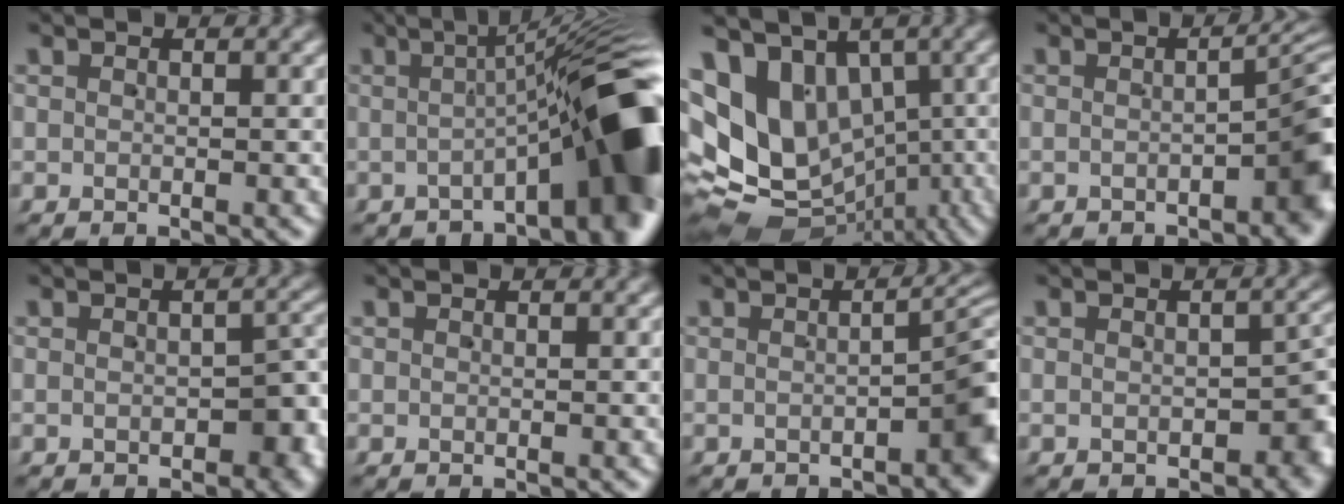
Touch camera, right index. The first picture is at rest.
{"total": 12.4, "force": [-2.7, 3.5, 11.6], "torque": [-0.129, 0.014, -0.045]}
{"total": 19.2, "force": [-2.5, 16.2, 10.1], "torque": [-0.238, -0.063, -0.028]}
{"total": 5.0, "force": [-1.5, 1.7, 4.5], "torque": [-0.047, 0.014, -0.029]}
{"total": 3.3, "force": [-1.3, 1.8, 2.5], "torque": [-0.028, -0.003, -0.016]}
{"total": 0.0}
{"total": 4.3, "force": [-1.4, 1.4, 3.8], "torque": [-0.043, 0.011, -0.027]}
{"total": 3.3, "force": [-1.4, 1.8, 2.4], "torque": [-0.016, -0.004, -0.020]}